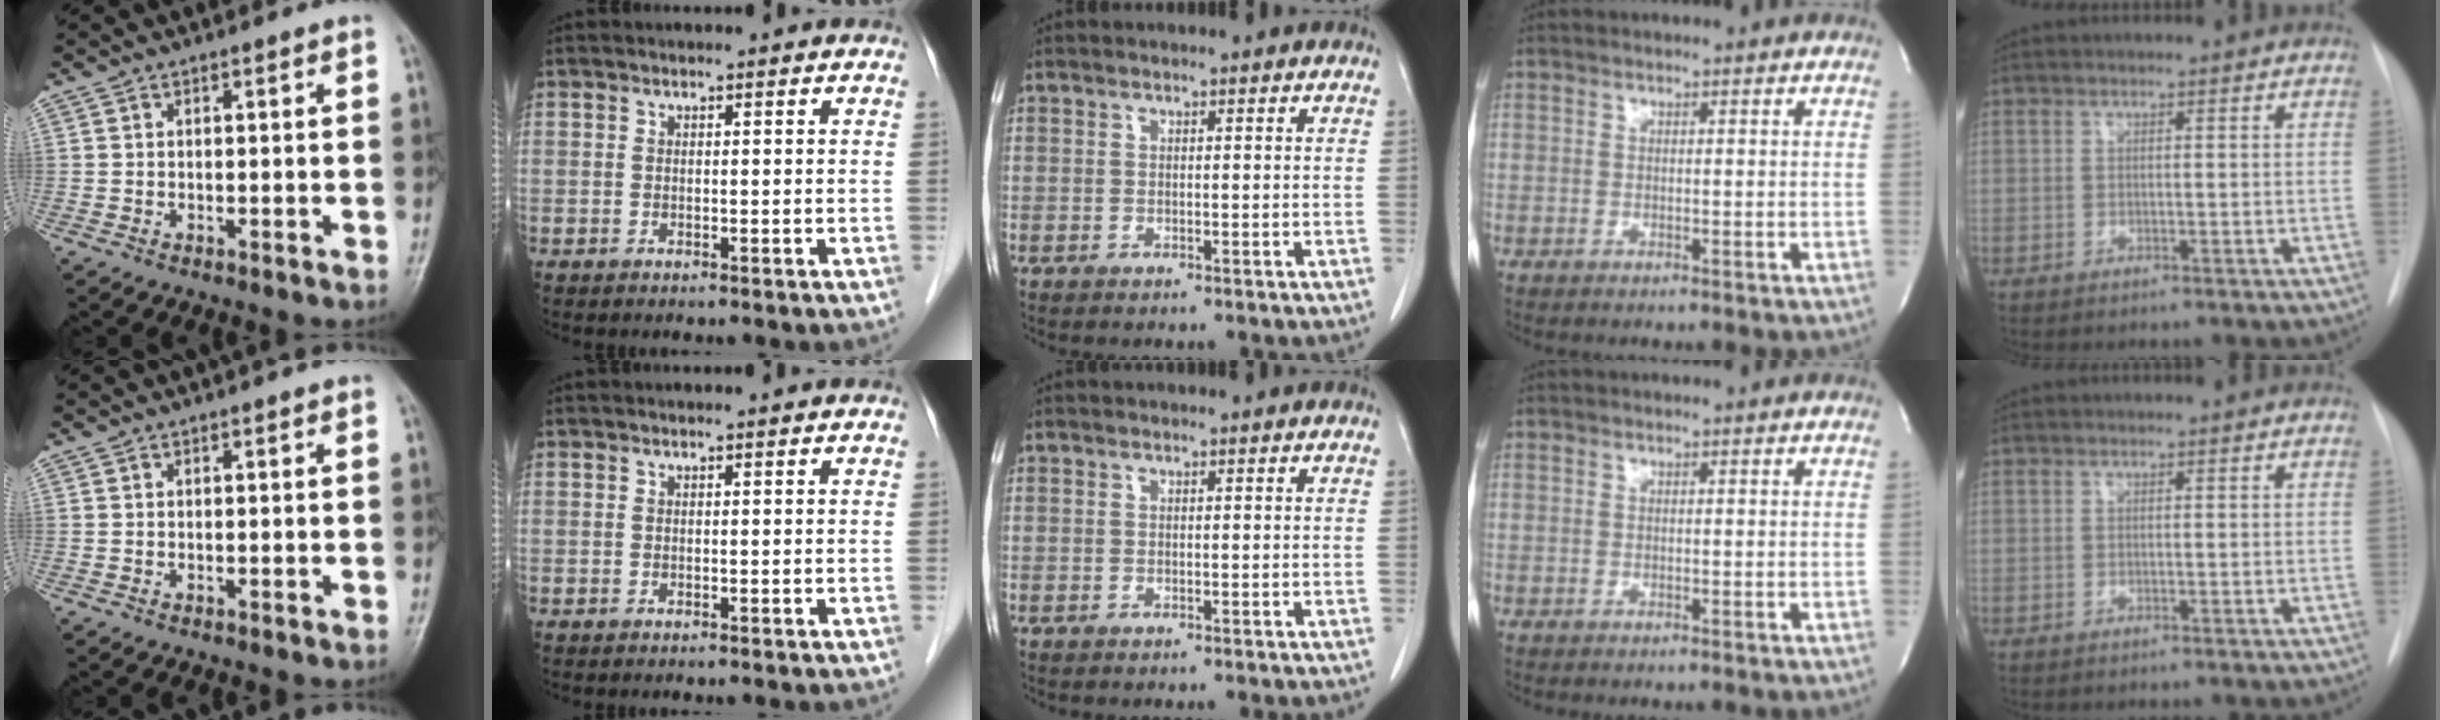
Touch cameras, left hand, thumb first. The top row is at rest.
{}